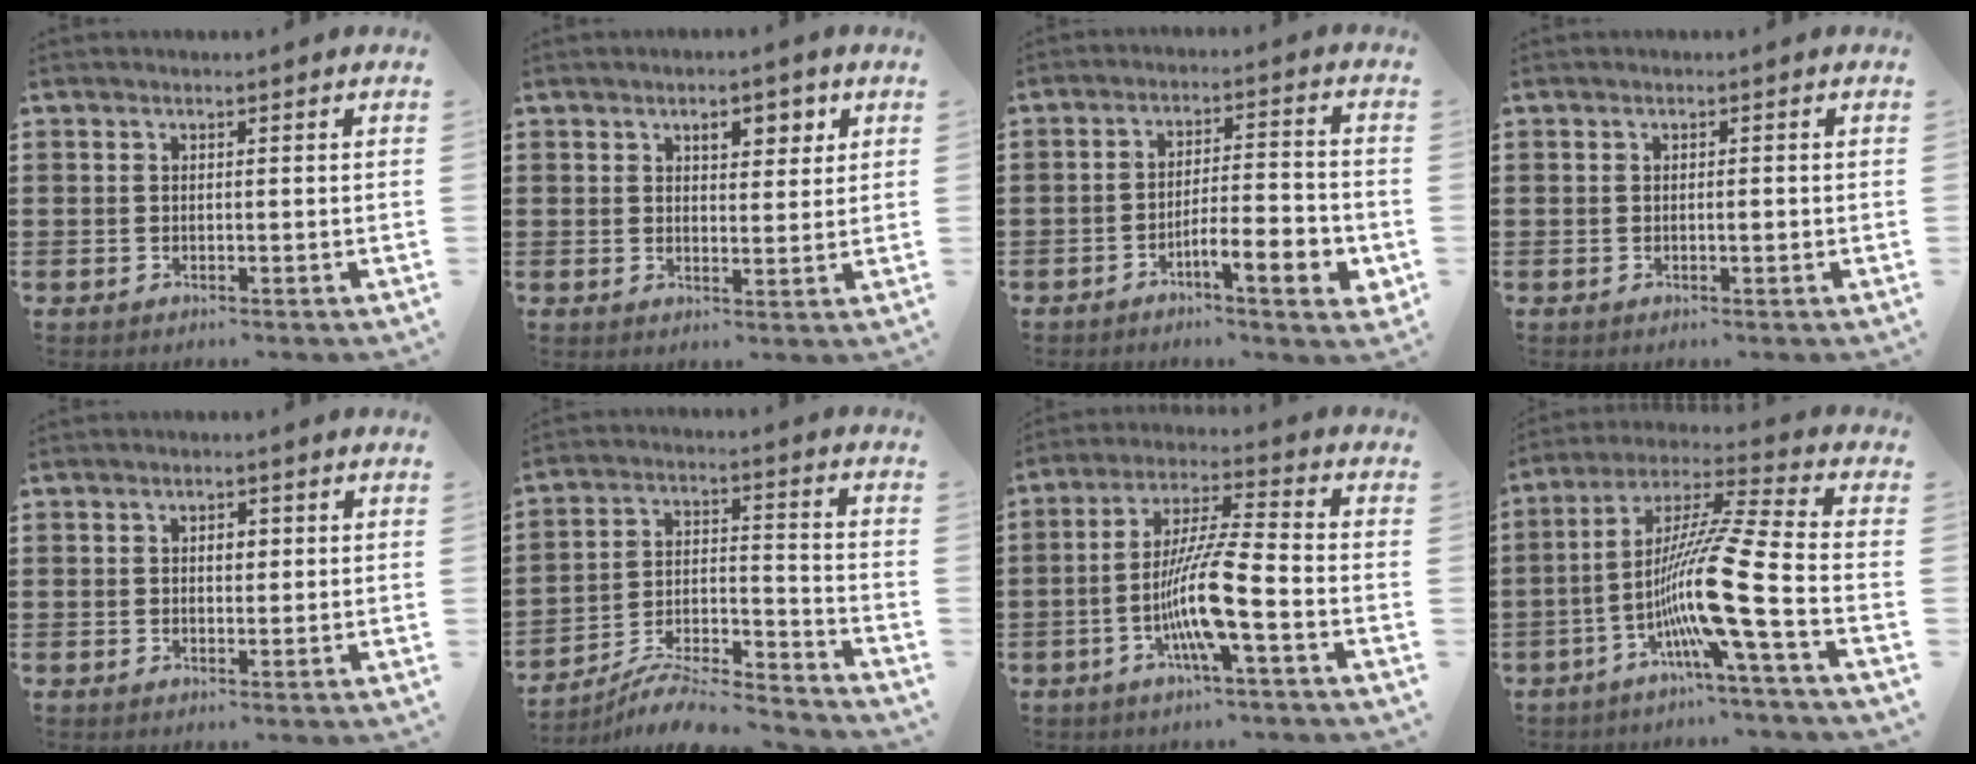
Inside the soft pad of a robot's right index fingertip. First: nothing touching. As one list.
[{"total": 4.2, "force": [2.1, 2.0, 3.0], "torque": [-0.042, 0.001, 0.028]}, {"total": 6.9, "force": [-3.5, 1.5, 5.7], "torque": [-0.085, 0.001, -0.062]}, {"total": 1.0, "force": [-0.1, 0.3, 0.9], "torque": [-0.018, 0.000, -0.002]}, {"total": 1.9, "force": [0.3, 1.1, 1.5], "torque": [-0.022, 0.005, 0.001]}, {"total": 8.3, "force": [-7.5, 1.6, 3.2], "torque": [-0.058, 0.007, -0.147]}, {"total": 11.0, "force": [-3.7, 1.1, 10.3], "torque": [-0.214, -0.011, -0.076]}, {"total": 14.2, "force": [-5.6, -0.9, 13.0], "torque": [-0.269, -0.026, -0.115]}]